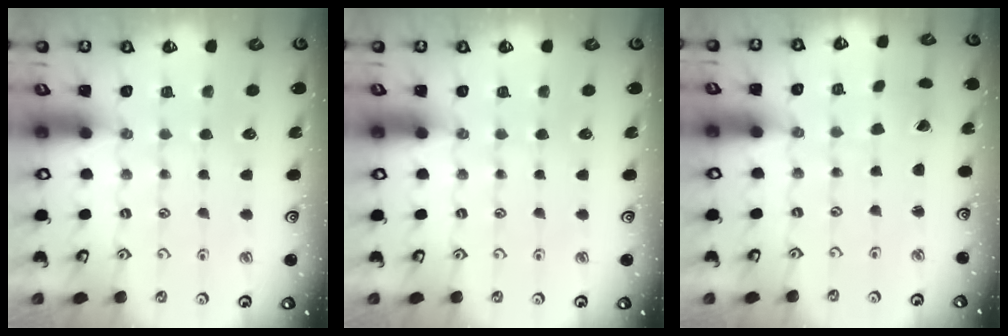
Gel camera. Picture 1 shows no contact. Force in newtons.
{"total": 0.0}
{"total": 1.0, "press": 0.9, "slide": 0.4}